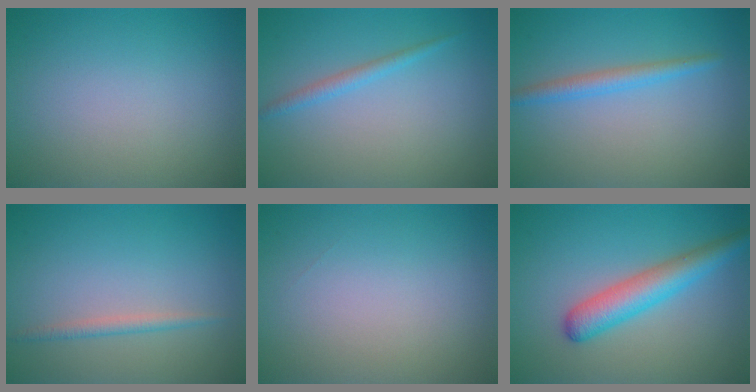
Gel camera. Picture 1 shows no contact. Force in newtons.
{"total": 1.3, "press": 1.3, "slide": 0.1}
{"total": 2.1, "press": 2.0, "slide": 0.2}
{"total": 1.2, "press": 1.2, "slide": 0.1}
{"total": 0.0}
{"total": 4.4, "press": 4.4, "slide": 0.1}